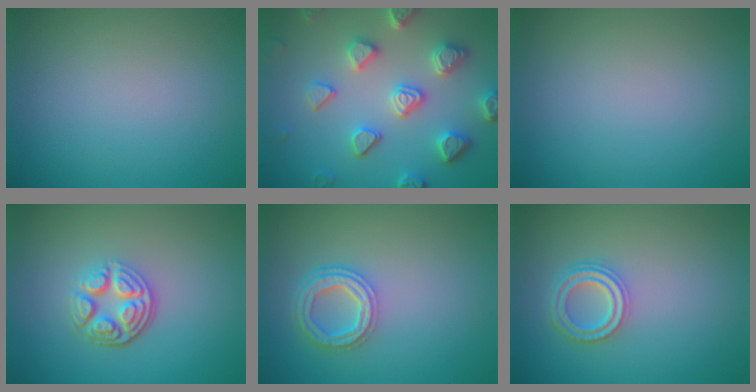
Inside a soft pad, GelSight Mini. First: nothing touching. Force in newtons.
{"total": 5.5, "press": 4.9, "slide": 2.5}
{"total": 0.0}
{"total": 4.3, "press": 3.3, "slide": 2.7}
{"total": 4.1, "press": 3.1, "slide": 2.6}
{"total": 3.4, "press": 2.7, "slide": 2.1}